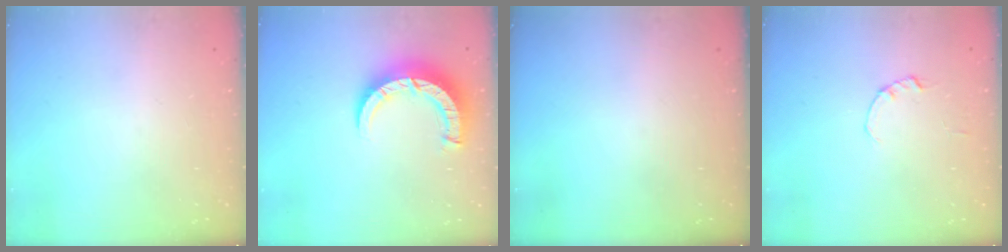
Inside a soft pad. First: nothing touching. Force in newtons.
{"total": 8.7, "press": 8.7, "slide": 1.1}
{"total": 0.0}
{"total": 0.0}